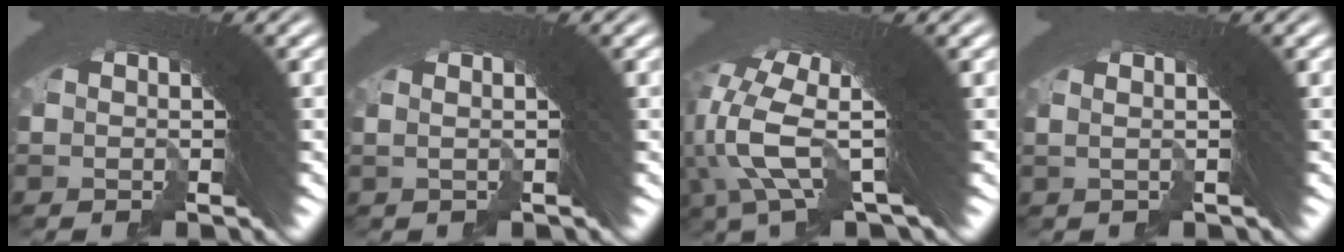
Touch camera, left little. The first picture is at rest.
{"total": 2.2, "force": [0.8, -0.4, 1.9], "torque": [-0.007, 0.022, 0.004]}
{"total": 8.8, "force": [1.3, 3.6, 7.9], "torque": [-0.161, -0.003, 0.017]}
{"total": 2.4, "force": [0.9, -0.2, 2.2], "torque": [-0.013, 0.023, 0.005]}